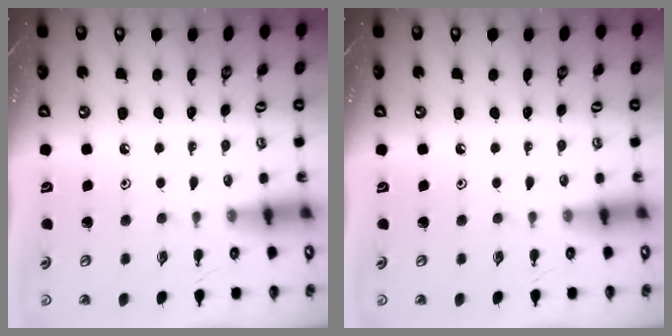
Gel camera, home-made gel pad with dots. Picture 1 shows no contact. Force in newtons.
{"total": 0.0}